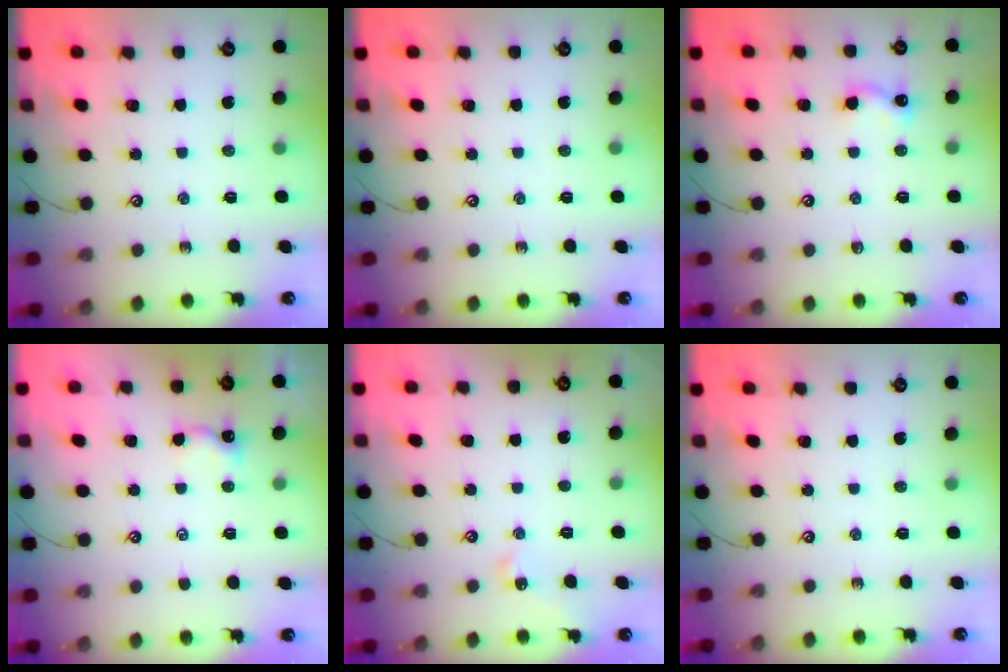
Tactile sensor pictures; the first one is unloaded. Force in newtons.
{"total": 0.0}
{"total": 5.3, "press": 5.3, "slide": 0.6}
{"total": 1.3, "press": 1.3, "slide": 0.3}
{"total": 1.5, "press": 1.4, "slide": 0.4}
{"total": 0.0}